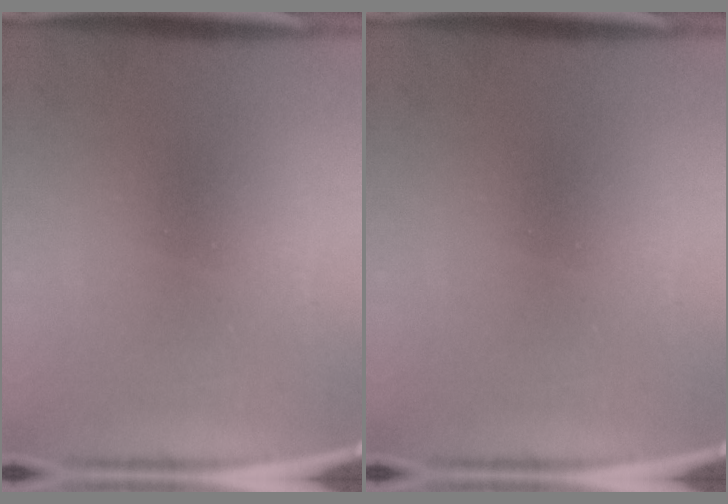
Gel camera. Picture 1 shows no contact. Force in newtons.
{"total": 0.0}